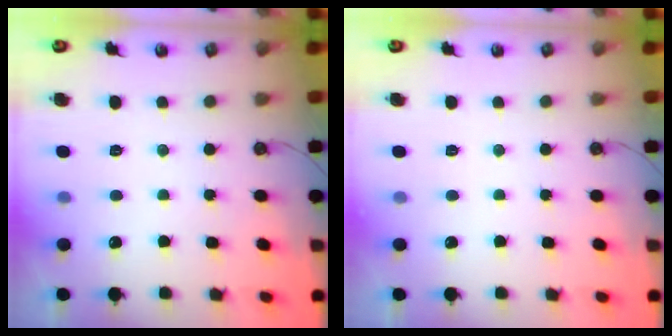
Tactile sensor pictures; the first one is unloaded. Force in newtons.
{"total": 0.0}